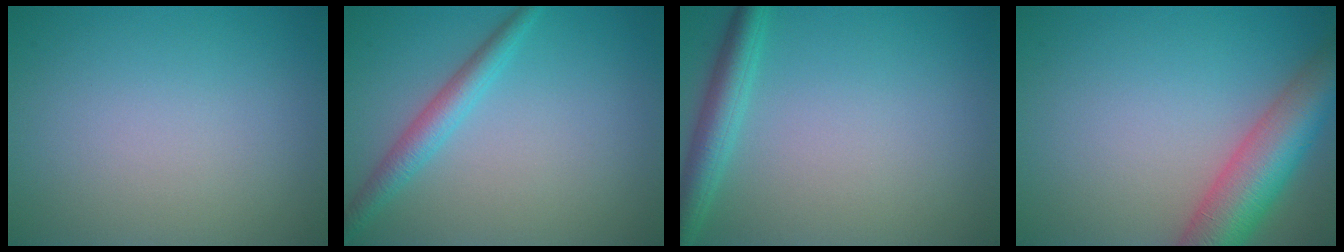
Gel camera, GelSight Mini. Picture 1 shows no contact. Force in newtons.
{"total": 2.7, "press": 2.7, "slide": 0.1}
{"total": 3.2, "press": 3.2, "slide": 0.1}
{"total": 7.9, "press": 7.9, "slide": 0.4}